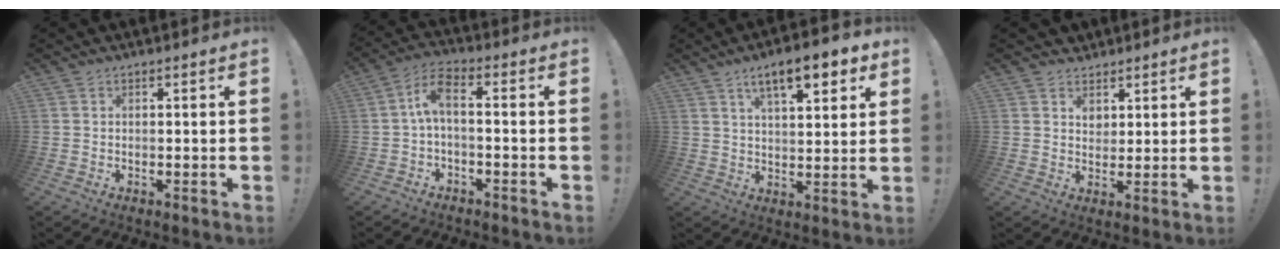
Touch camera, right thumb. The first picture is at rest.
{"total": 6.9, "force": [-0.3, 2.3, 6.4], "torque": [-0.131, 0.002, -0.006]}
{"total": 11.3, "force": [6.1, 3.4, 8.8], "torque": [-0.135, -0.022, 0.099]}
{"total": 5.2, "force": [2.5, 4.5, 0.8], "torque": [-0.003, -0.019, 0.047]}